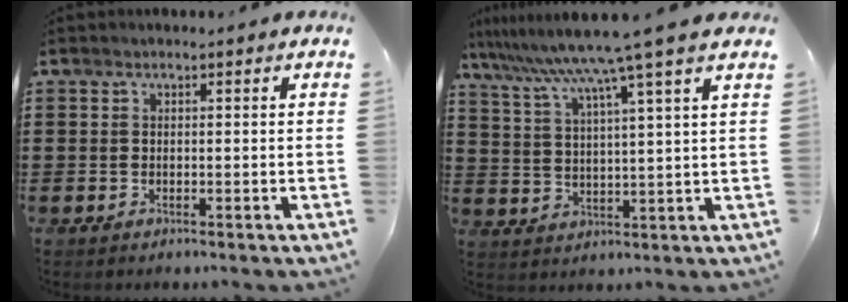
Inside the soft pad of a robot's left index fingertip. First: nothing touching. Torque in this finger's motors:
{"motor_torque": [1.11, -1.03, 1.05, 0.21]}